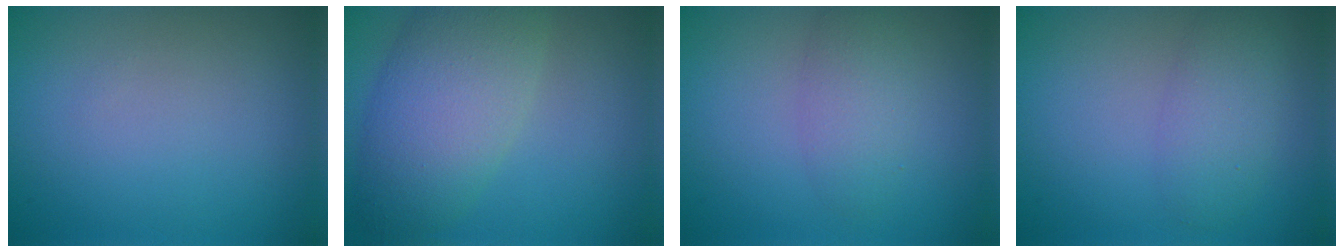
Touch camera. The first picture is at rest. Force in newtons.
{"total": 7.5, "press": 7.4, "slide": 0.4}
{"total": 2.7, "press": 2.7, "slide": 0.1}
{"total": 2.8, "press": 2.8, "slide": 0.1}